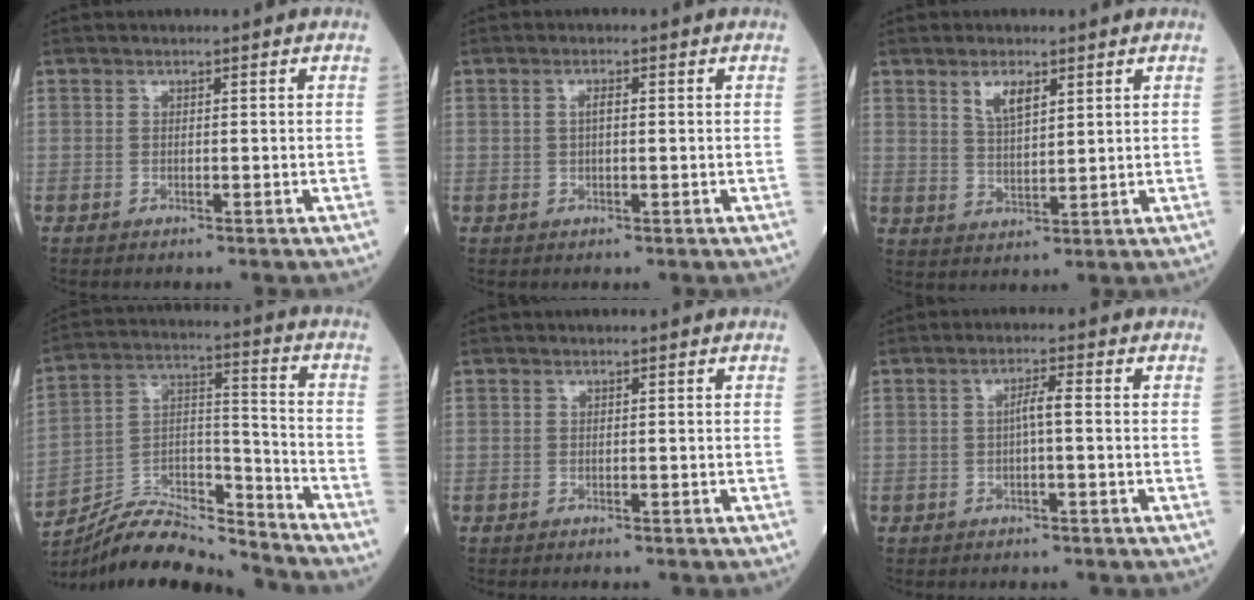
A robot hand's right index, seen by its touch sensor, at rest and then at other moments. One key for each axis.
{"total": 2.0, "fx": 0.3, "fy": 0.9, "fz": 1.8, "tx": -0.044, "ty": 0.009, "tz": 0.008}
{"total": 4.9, "fx": 2.6, "fy": 2.0, "fz": 3.7, "tx": -0.079, "ty": 0.003, "tz": 0.053}
{"total": 17.1, "fx": -16.3, "fy": 2.6, "fz": 4.5, "tx": -0.090, "ty": 0.031, "tz": -0.286}
{"total": 0.9, "fx": -0.6, "fy": 0.5, "fz": 0.4, "tx": -0.017, "ty": 0.000, "tz": -0.007}
{"total": 2.8, "fx": -0.1, "fy": 0.6, "fz": 2.7, "tx": -0.055, "ty": 0.007, "tz": 0.001}